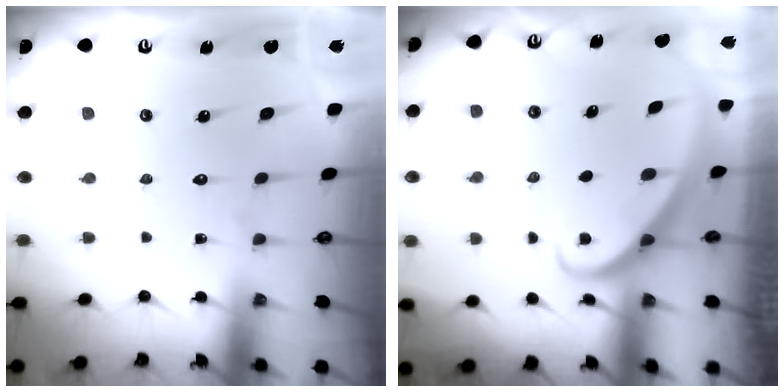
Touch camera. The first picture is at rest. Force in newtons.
{"total": 2.8, "press": 2.8, "slide": 0.2}